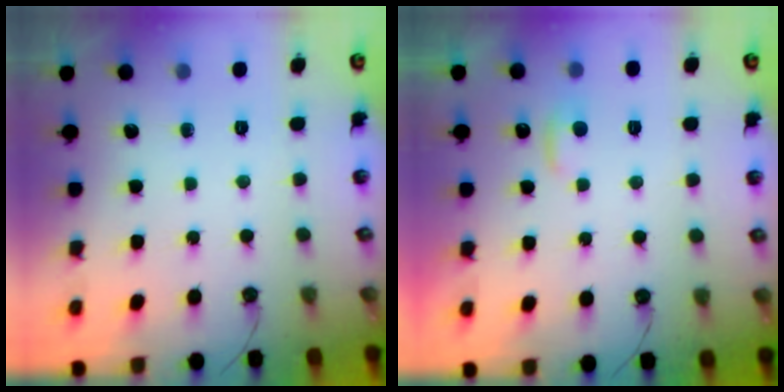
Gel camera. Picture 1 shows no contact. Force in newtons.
{"total": 2.0, "press": 2.0, "slide": 0.3}